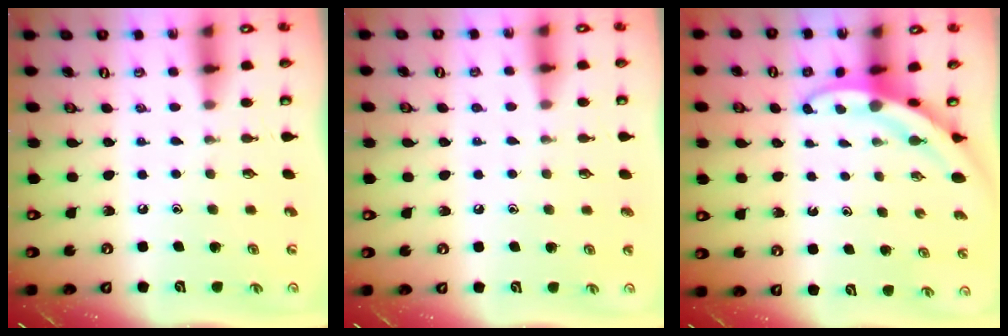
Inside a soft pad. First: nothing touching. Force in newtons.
{"total": 1.7, "press": 1.7, "slide": 0.1}
{"total": 3.2, "press": 3.1, "slide": 0.3}